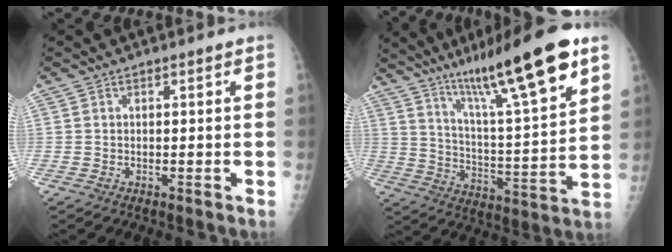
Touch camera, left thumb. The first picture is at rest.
{"total": 22.0, "force": [13.7, 2.6, 17.0], "torque": [-0.256, -0.051, 0.226]}